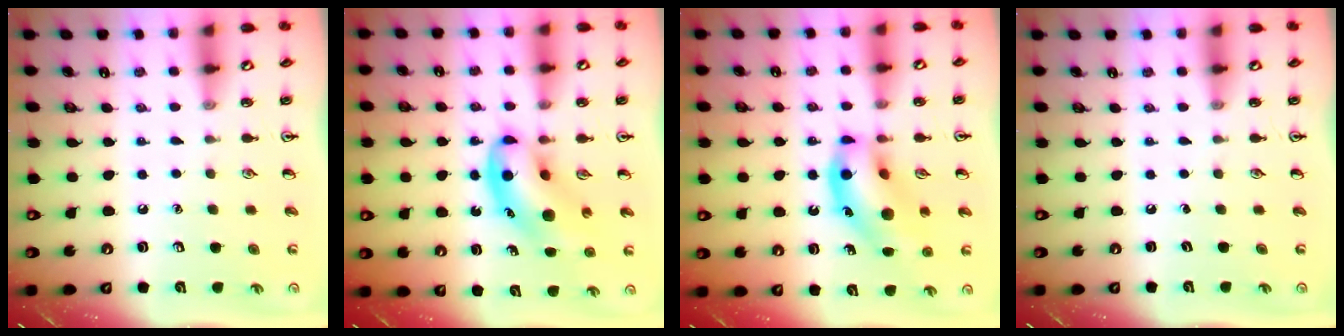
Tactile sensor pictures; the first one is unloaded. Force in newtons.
{"total": 10.6, "press": 10.2, "slide": 2.8}
{"total": 15.4, "press": 14.9, "slide": 4.1}
{"total": 0.0}